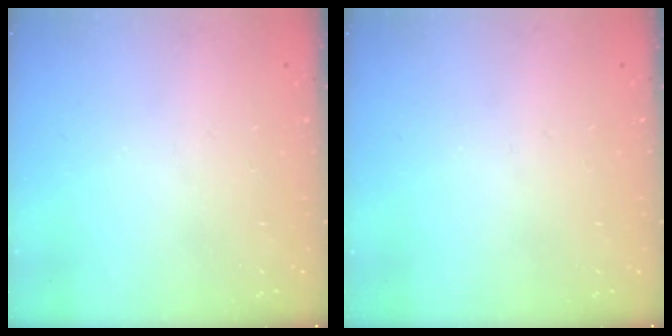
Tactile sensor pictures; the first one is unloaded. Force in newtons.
{"total": 0.0}